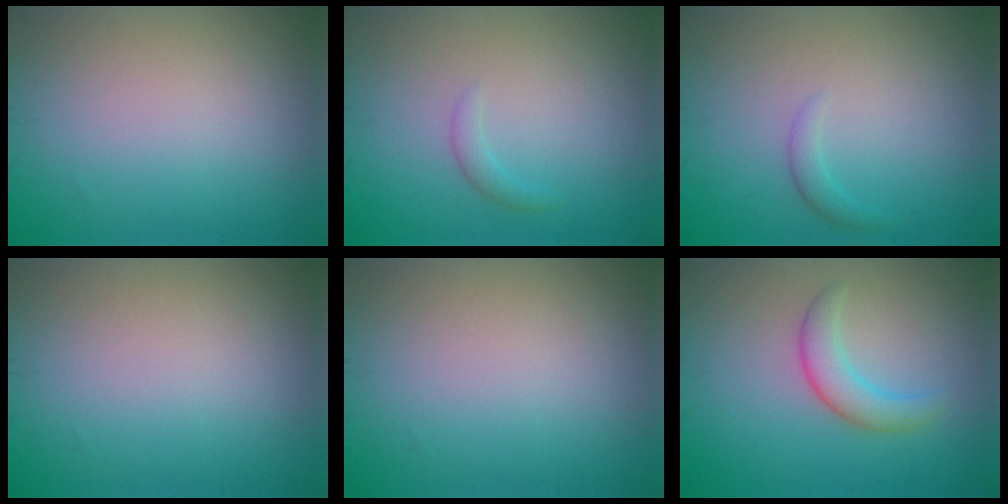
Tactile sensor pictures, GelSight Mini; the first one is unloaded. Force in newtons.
{"total": 1.0, "press": 0.9, "slide": 0.2}
{"total": 1.1, "press": 1.1, "slide": 0.1}
{"total": 0.0}
{"total": 0.0}
{"total": 2.7, "press": 2.7, "slide": 0.1}